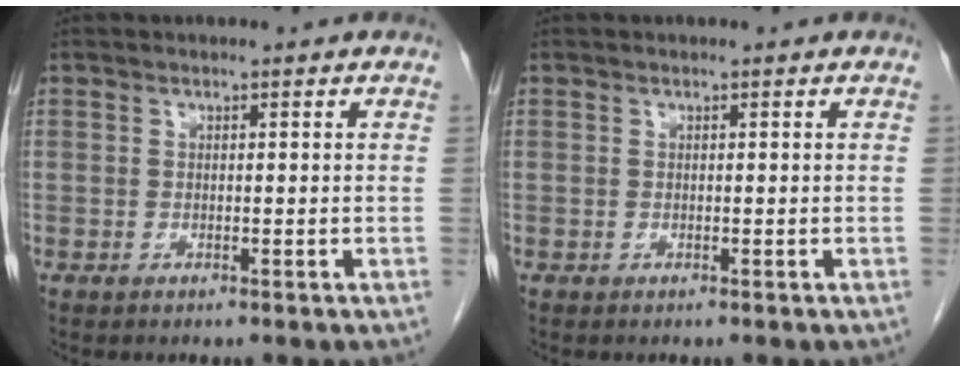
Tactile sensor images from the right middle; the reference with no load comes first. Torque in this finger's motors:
{"motor_torque": [0.30, -0.17, 0.04, 0.00]}